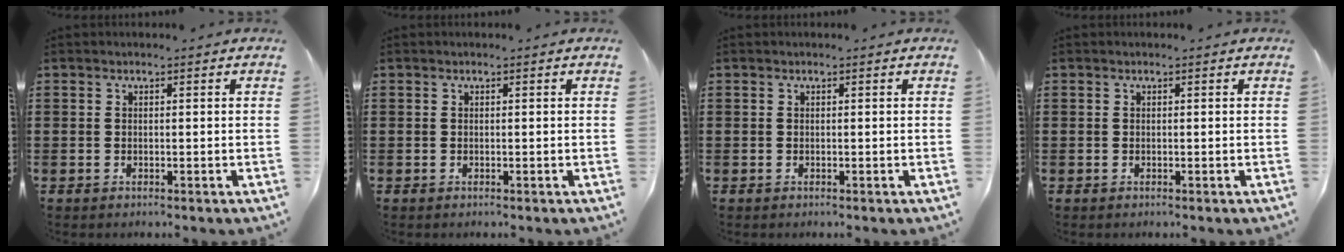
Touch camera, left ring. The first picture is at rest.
{"total": 0.0}
{"total": 0.0}
{"total": 0.0}